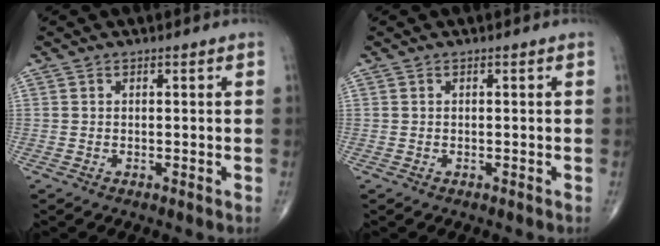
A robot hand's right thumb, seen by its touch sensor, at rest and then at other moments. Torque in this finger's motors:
{"motor_torque": [0.11, 0.11, 0.00, 0.00, 0.00]}